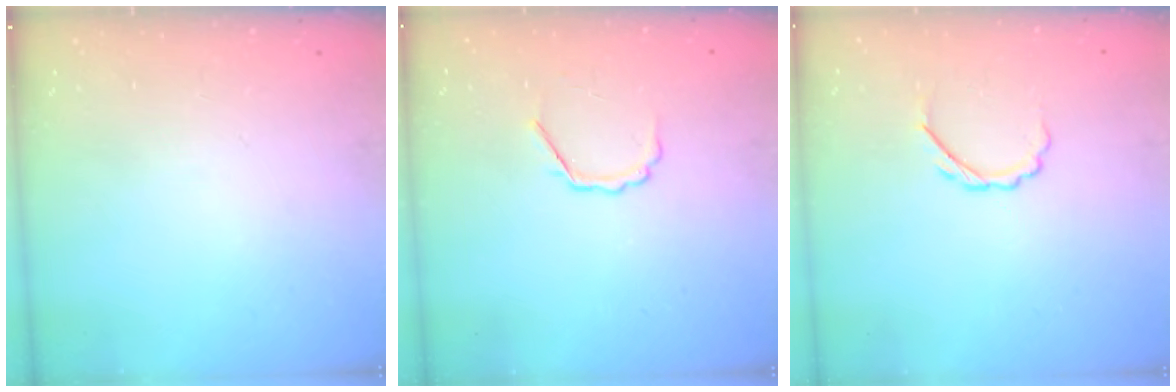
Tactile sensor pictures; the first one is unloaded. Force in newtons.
{"total": 3.6, "press": 3.5, "slide": 0.8}
{"total": 4.5, "press": 4.4, "slide": 0.8}